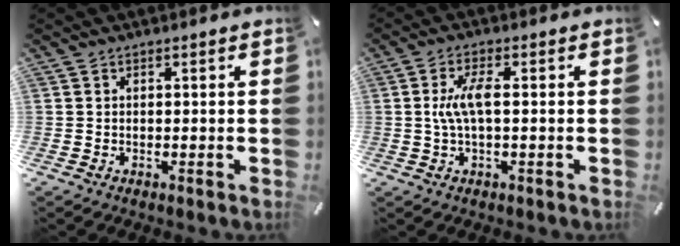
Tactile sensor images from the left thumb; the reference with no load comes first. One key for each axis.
{"total": 6.3, "fx": 0.1, "fy": 2.0, "fz": 5.9, "tx": -0.132, "ty": -0.002, "tz": -0.006}